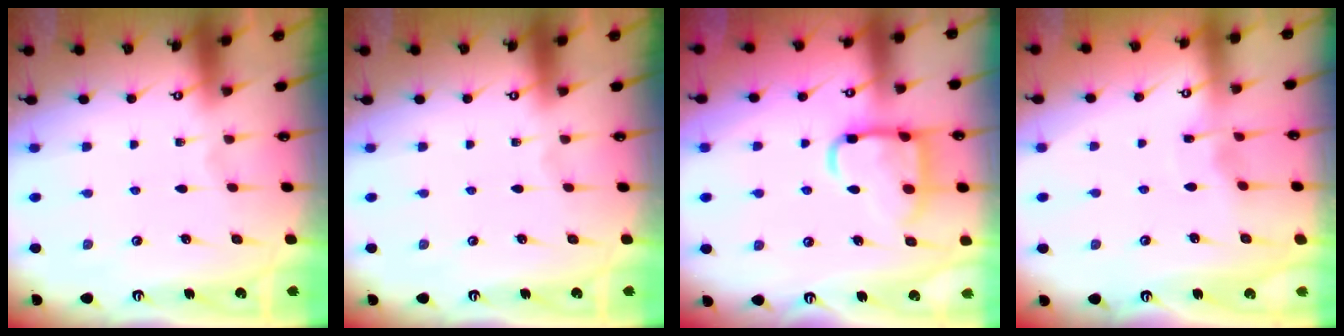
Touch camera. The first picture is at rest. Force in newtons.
{"total": 0.0}
{"total": 14.2, "press": 14.1, "slide": 1.4}
{"total": 2.9, "press": 2.9, "slide": 0.2}